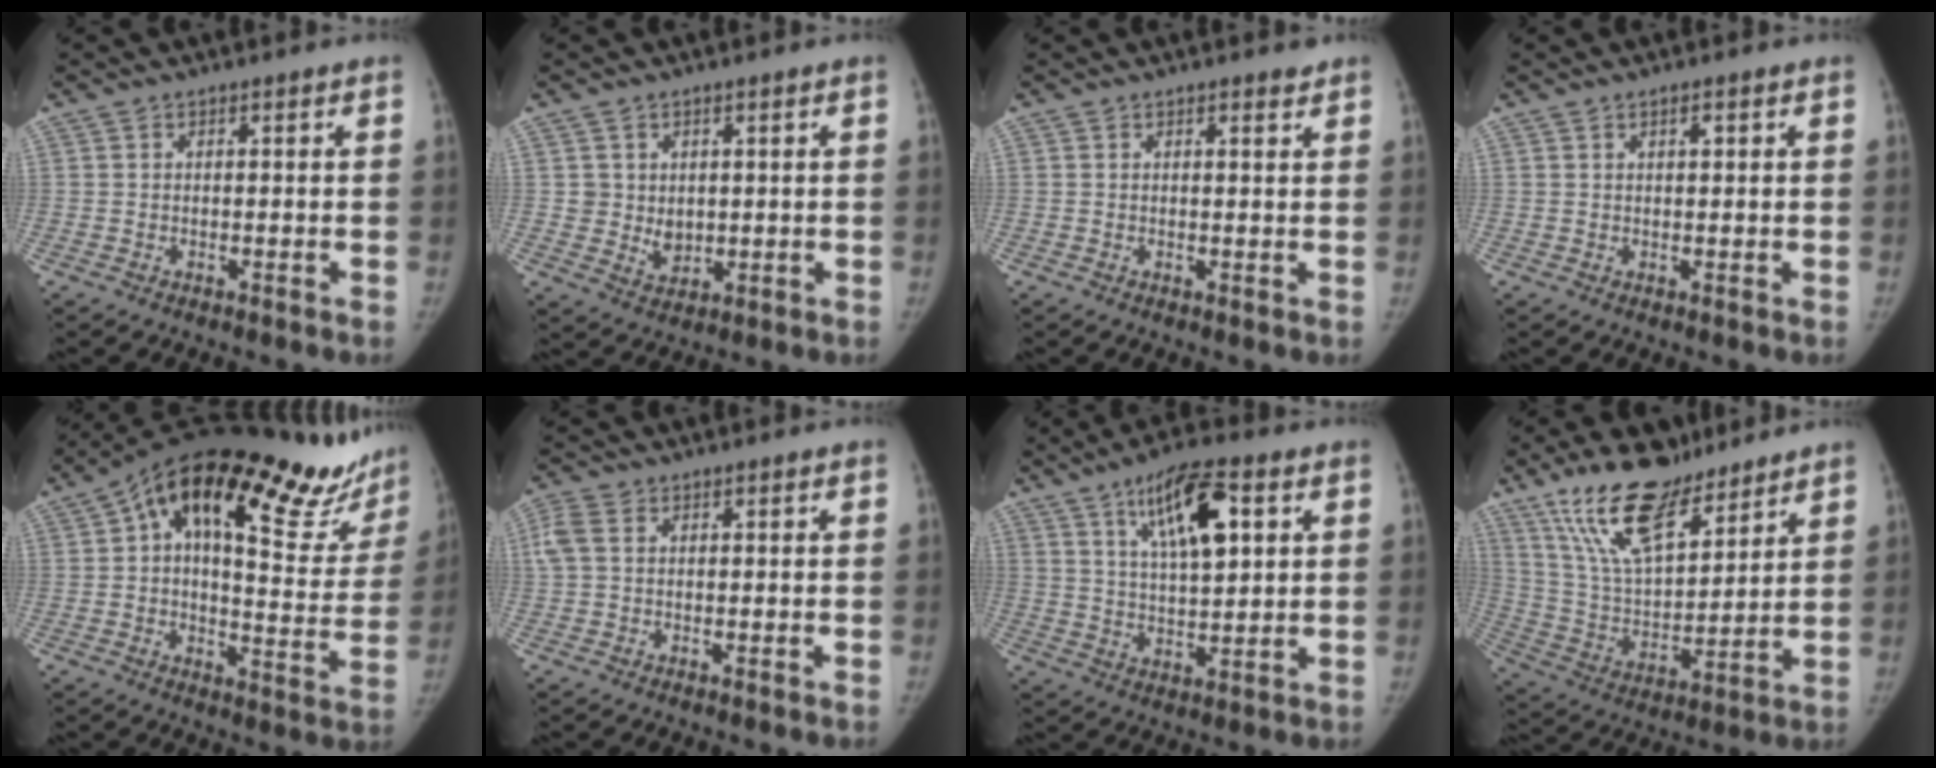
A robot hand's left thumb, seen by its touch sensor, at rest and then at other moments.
{"total": 4.1, "force": [0.8, 3.7, 1.5], "torque": [-0.008, -0.012, 0.025]}
{"total": 1.5, "force": [1.2, 0.3, 0.8], "torque": [-0.009, -0.008, 0.017]}
{"total": 1.5, "force": [0.8, 0.5, 1.2], "torque": [-0.017, -0.002, 0.012]}
{"total": 30.7, "force": [20.4, 10.6, 20.3], "torque": [-0.264, -0.041, 0.268]}
{"total": 3.6, "force": [1.0, 2.3, 2.5], "torque": [-0.080, 0.013, 0.020]}
{"total": 13.5, "force": [5.7, 4.8, 11.2], "torque": [-0.167, -0.013, 0.098]}
{"total": 19.0, "force": [13.4, 7.6, 11.2], "torque": [-0.167, -0.065, 0.251]}